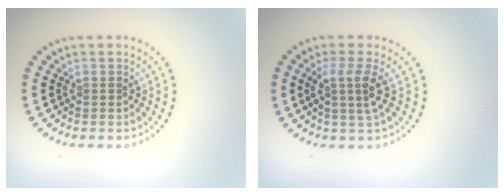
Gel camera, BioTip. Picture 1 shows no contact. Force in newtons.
{"total": 2.6, "press": 2.0, "slide": 1.7}